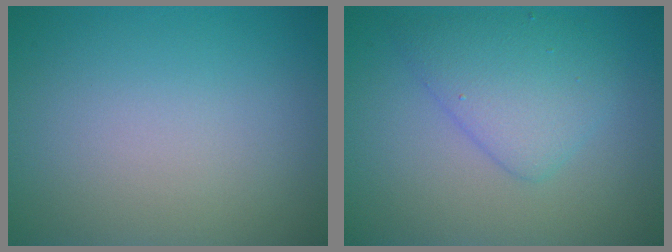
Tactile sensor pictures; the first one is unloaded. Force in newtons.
{"total": 3.8, "press": 3.8, "slide": 0.2}